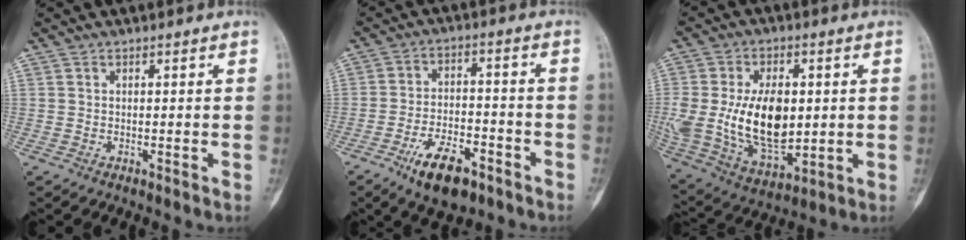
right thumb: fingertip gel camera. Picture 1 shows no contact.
{"total": 10.9, "force": [-6.4, 5.0, 7.2], "torque": [-0.112, 0.032, -0.104]}
{"total": 19.2, "force": [0.8, 11.3, 15.5], "torque": [-0.285, -0.017, 0.032]}